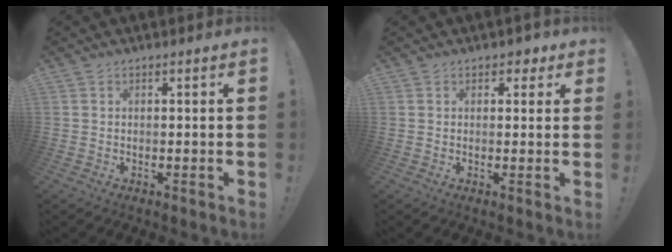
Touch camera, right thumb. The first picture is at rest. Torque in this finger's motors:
{"motor_torque": [0.03, 0.04, 0.15, 0.16, 0.04]}